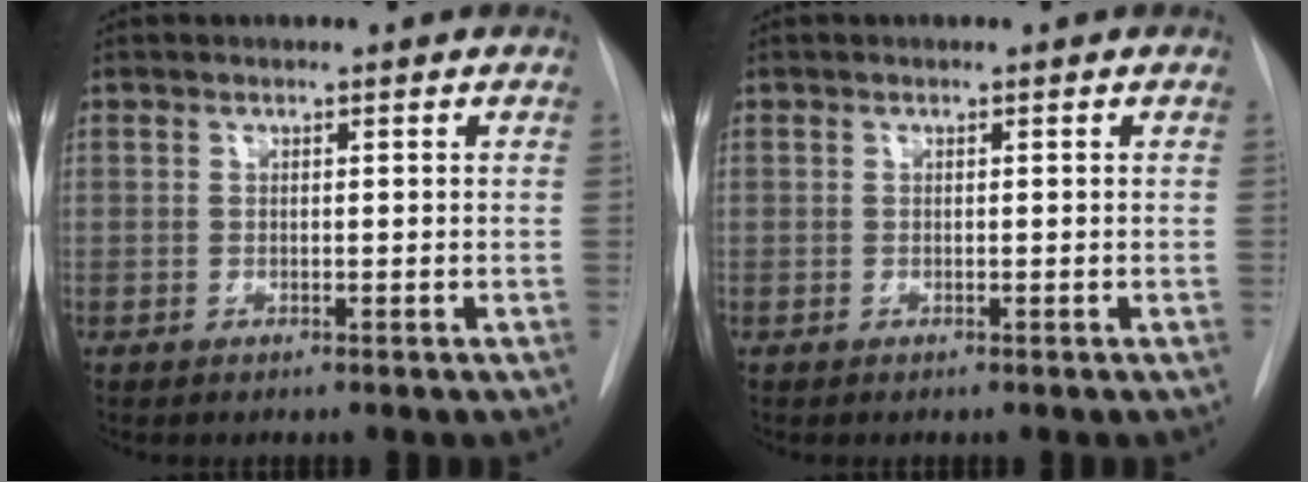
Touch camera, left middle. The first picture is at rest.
{"total": 0.0}